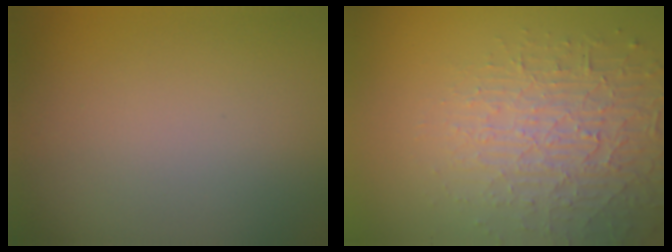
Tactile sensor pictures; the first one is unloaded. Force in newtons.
{"total": 5.1, "press": 4.3, "slide": 2.6}